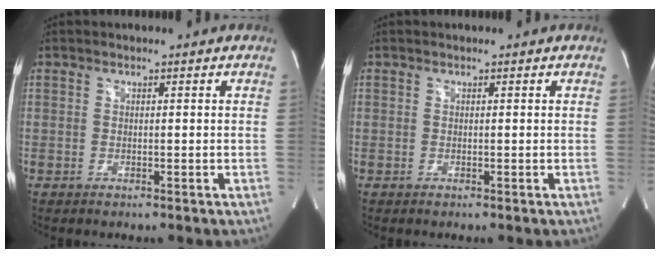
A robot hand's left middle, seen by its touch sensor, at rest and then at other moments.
{"total": 0.0}